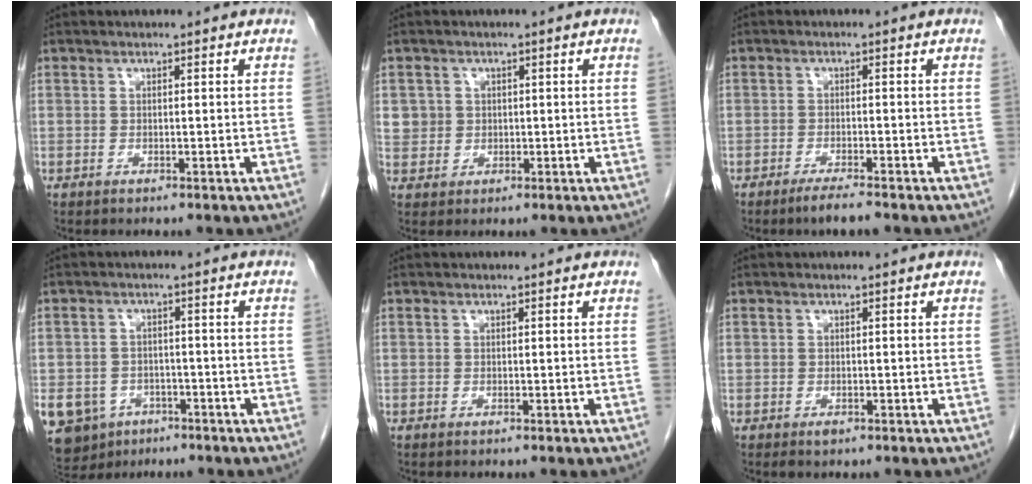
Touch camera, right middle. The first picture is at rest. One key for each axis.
{"total": 3.6, "fx": 0.9, "fy": 3.4, "fz": 0.2, "tx": 0.010, "ty": 0.004, "tz": 0.021}
{"total": 3.2, "fx": -2.5, "fy": 0.0, "fz": 2.0, "tx": -0.046, "ty": -0.009, "tz": -0.044}
{"total": 11.4, "fx": -5.8, "fy": 9.1, "fz": 3.6, "tx": -0.097, "ty": 0.003, "tz": -0.081}
{"total": 0.0}
{"total": 0.9, "fx": -0.5, "fy": 0.5, "fz": 0.5, "tx": -0.007, "ty": 0.000, "tz": -0.004}